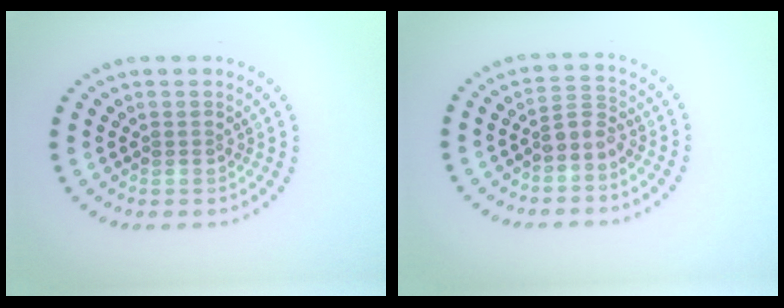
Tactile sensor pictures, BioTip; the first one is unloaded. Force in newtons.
{"total": 1.8, "press": 1.5, "slide": 1.0}